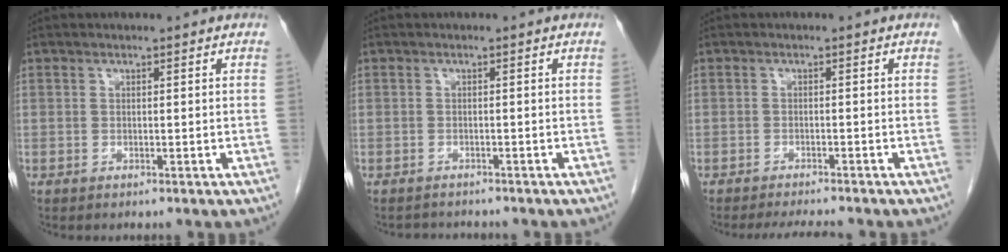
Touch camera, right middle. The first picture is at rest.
{"total": 2.4, "force": [-2.3, 0.6, 0.0], "torque": [0.000, -0.006, -0.034]}
{"total": 5.0, "force": [-4.7, 0.3, 1.8], "torque": [-0.023, -0.012, -0.069]}